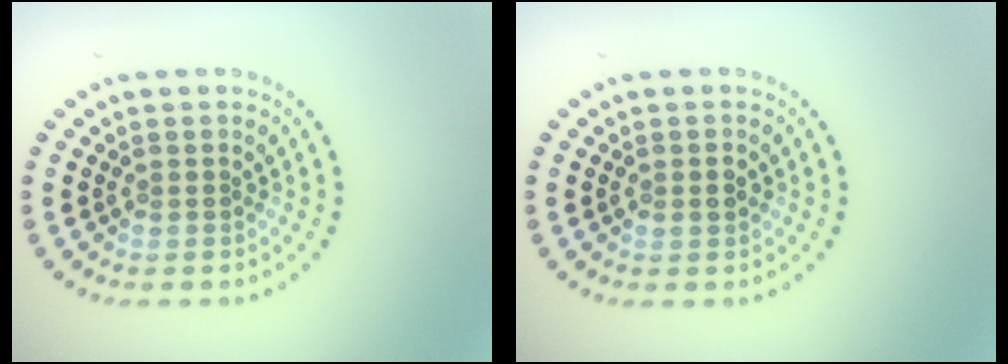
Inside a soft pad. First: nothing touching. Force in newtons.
{"total": 1.4, "press": 1.4, "slide": 0.2}